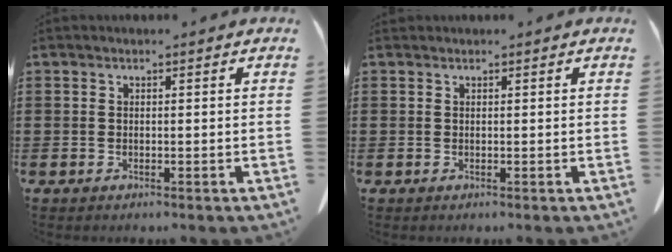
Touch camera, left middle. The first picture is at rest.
{"total": 0.0}